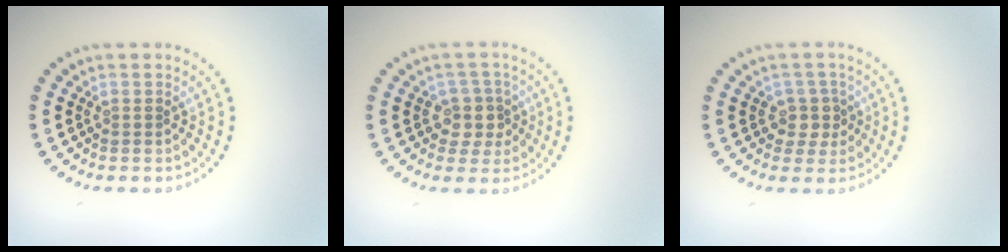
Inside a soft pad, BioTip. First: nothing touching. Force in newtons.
{"total": 2.5, "press": 2.0, "slide": 1.4}
{"total": 2.1, "press": 1.7, "slide": 1.2}